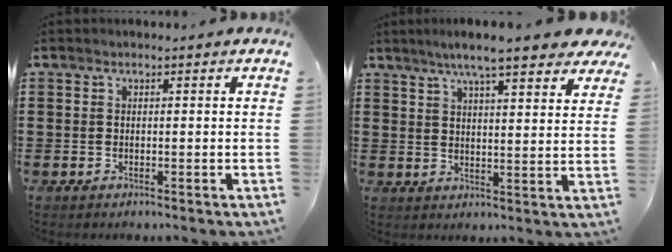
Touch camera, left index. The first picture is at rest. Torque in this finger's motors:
{"motor_torque": [1.53, -0.61, 1.05, 0.21]}